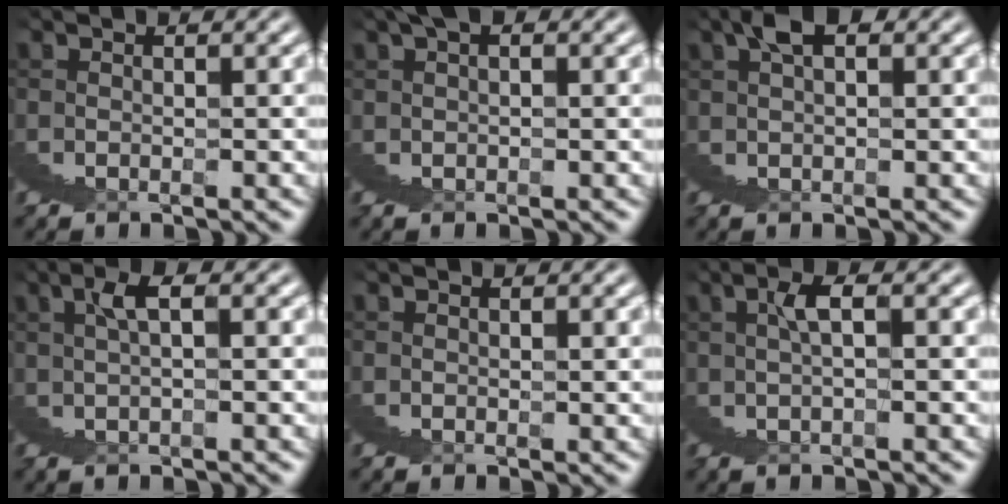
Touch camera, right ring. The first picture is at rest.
{"total": 2.7, "force": [1.5, 1.1, 1.9], "torque": [-0.027, 0.010, 0.020]}
{"total": 3.8, "force": [2.2, 1.4, 2.8], "torque": [-0.042, 0.006, 0.035]}
{"total": 2.8, "force": [2.1, -0.5, 1.7], "torque": [-0.013, 0.021, 0.033]}
{"total": 0.6, "force": [0.3, 0.3, 0.4], "torque": [-0.007, -0.003, 0.006]}
{"total": 2.5, "force": [1.9, -0.6, 1.5], "torque": [-0.011, 0.020, 0.029]}